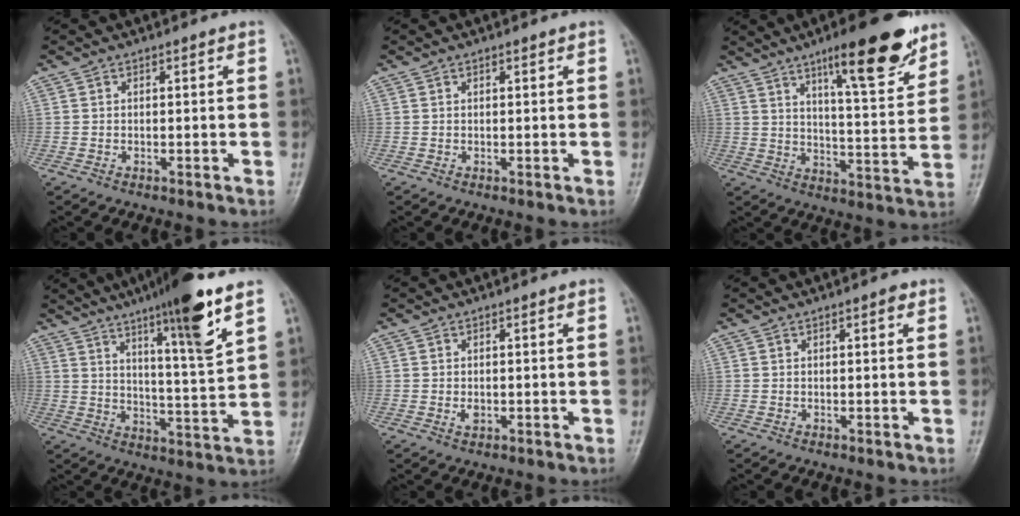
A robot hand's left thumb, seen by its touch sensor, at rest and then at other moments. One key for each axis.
{"total": 0.6, "fx": 0.4, "fy": 0.2, "fz": 0.4, "tx": -0.006, "ty": -0.001, "tz": 0.005}
{"total": 16.7, "fx": 10.5, "fy": 3.8, "fz": 12.4, "tx": -0.156, "ty": -0.058, "tz": 0.163}
{"total": 15.2, "fx": 9.2, "fy": 1.4, "fz": 12.0, "tx": -0.183, "ty": -0.053, "tz": 0.147}
{"total": 1.6, "fx": -0.1, "fy": 1.0, "fz": 1.2, "tx": -0.015, "ty": -0.002, "tz": -0.001}
{"total": 1.4, "fx": 0.6, "fy": 0.4, "fz": 1.1, "tx": -0.014, "ty": 0.001, "tz": 0.007}